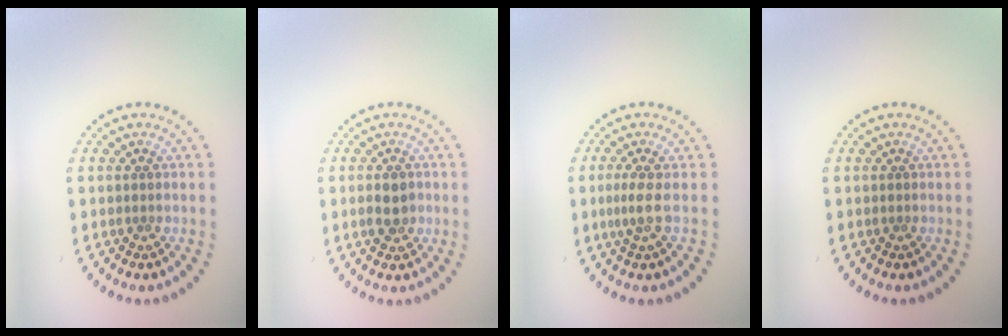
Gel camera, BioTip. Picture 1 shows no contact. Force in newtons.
{"total": 2.3, "press": 2.3, "slide": 0.4}
{"total": 1.6, "press": 1.2, "slide": 1.0}
{"total": 0.0}